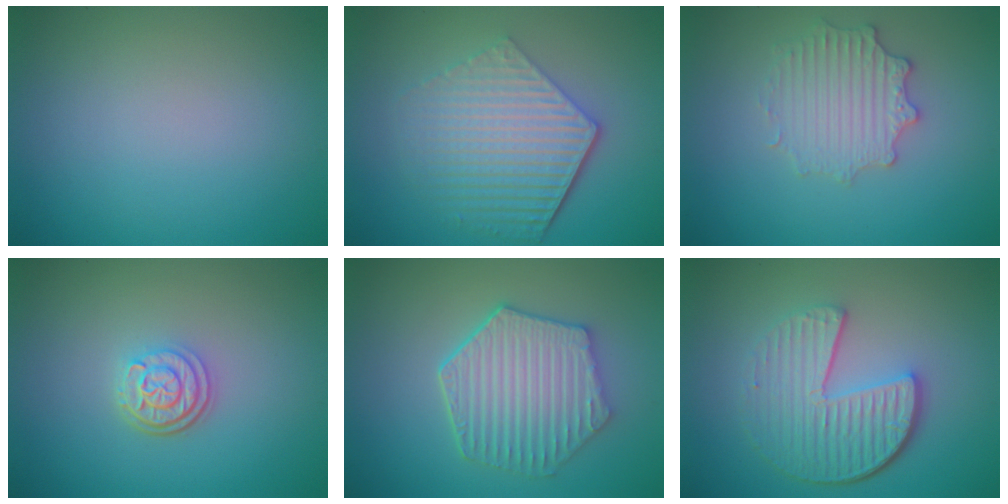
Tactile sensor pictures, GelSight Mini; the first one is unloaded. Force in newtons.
{"total": 6.2, "press": 4.6, "slide": 4.2}
{"total": 2.9, "press": 2.9, "slide": 0.2}
{"total": 3.0, "press": 2.4, "slide": 1.8}
{"total": 6.3, "press": 5.1, "slide": 3.8}
{"total": 6.1, "press": 4.3, "slide": 4.3}